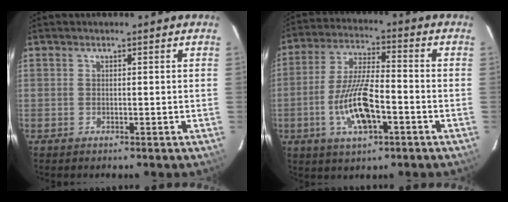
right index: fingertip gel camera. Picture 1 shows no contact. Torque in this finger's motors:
{"motor_torque": [1.18, -0.78, 0.27, 0.16]}